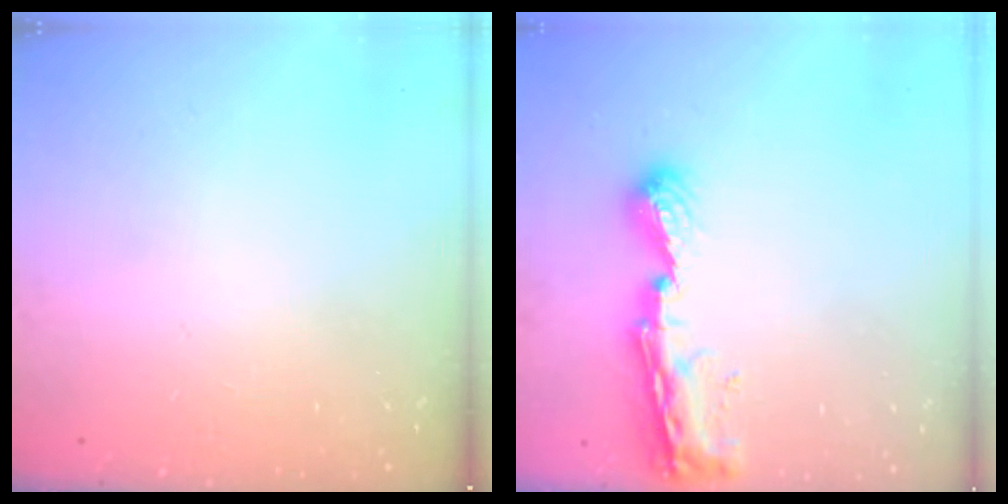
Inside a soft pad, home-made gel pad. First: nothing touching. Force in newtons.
{"total": 8.9, "press": 8.9, "slide": 0.9}